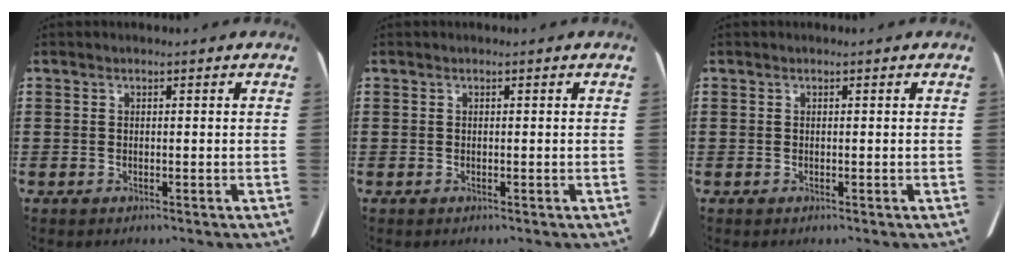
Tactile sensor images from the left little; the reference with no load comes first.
{"total": 0.0}
{"total": 0.0}